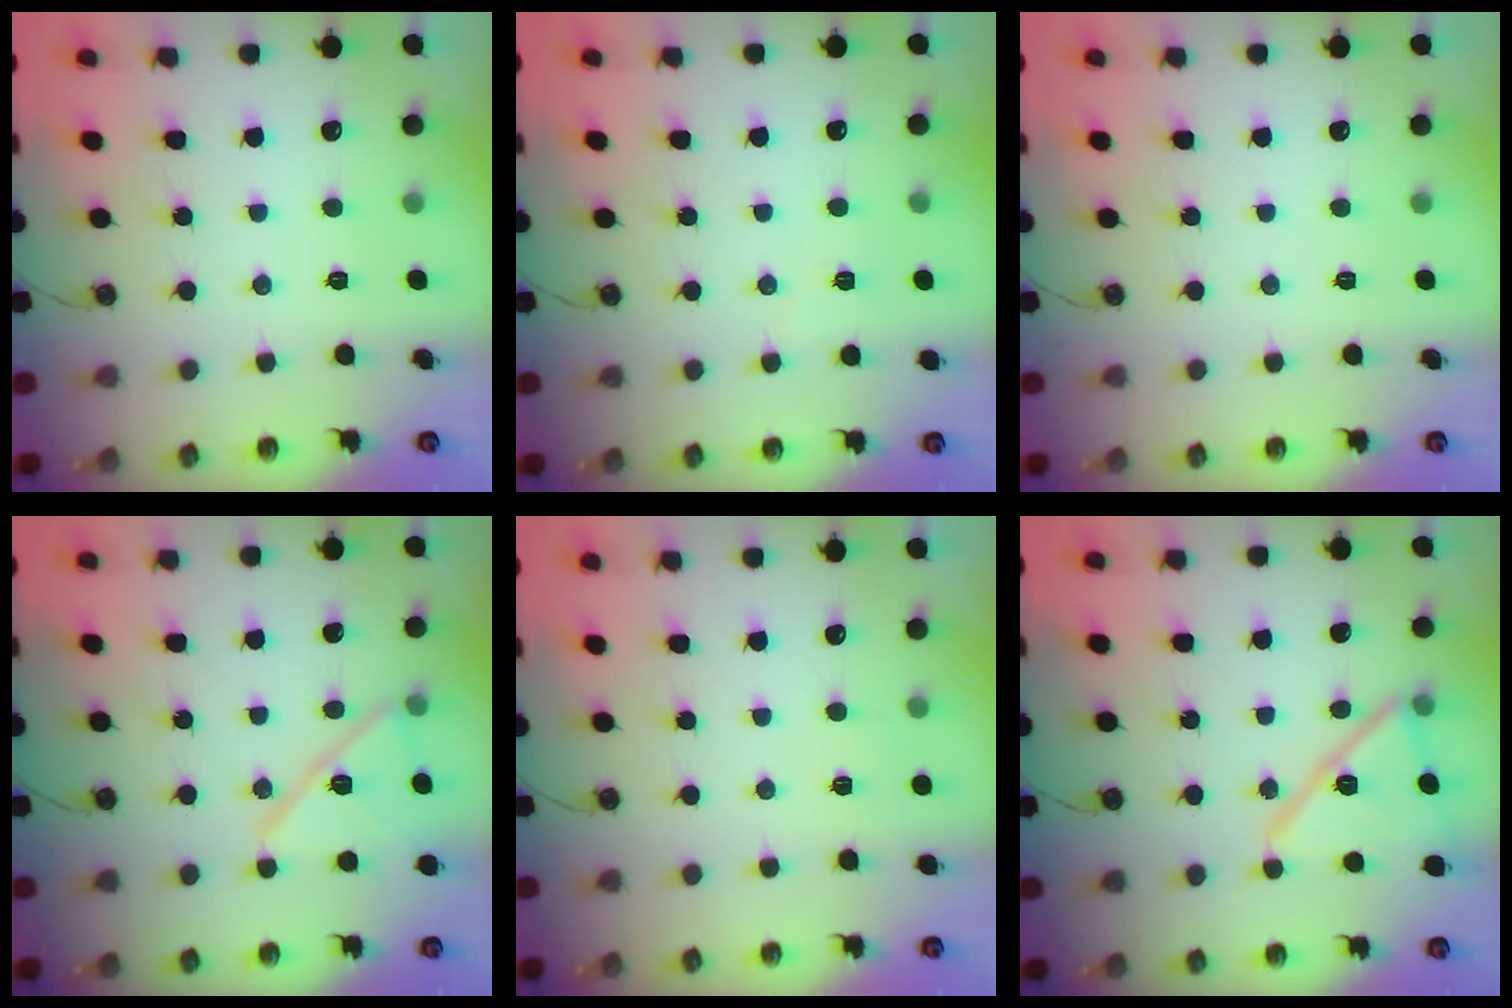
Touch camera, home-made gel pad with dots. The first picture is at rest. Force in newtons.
{"total": 5.0, "press": 4.2, "slide": 2.6}
{"total": 0.0}
{"total": 15.0, "press": 14.9, "slide": 0.8}
{"total": 3.5, "press": 2.4, "slide": 2.5}
{"total": 16.1, "press": 16.1, "slide": 0.7}